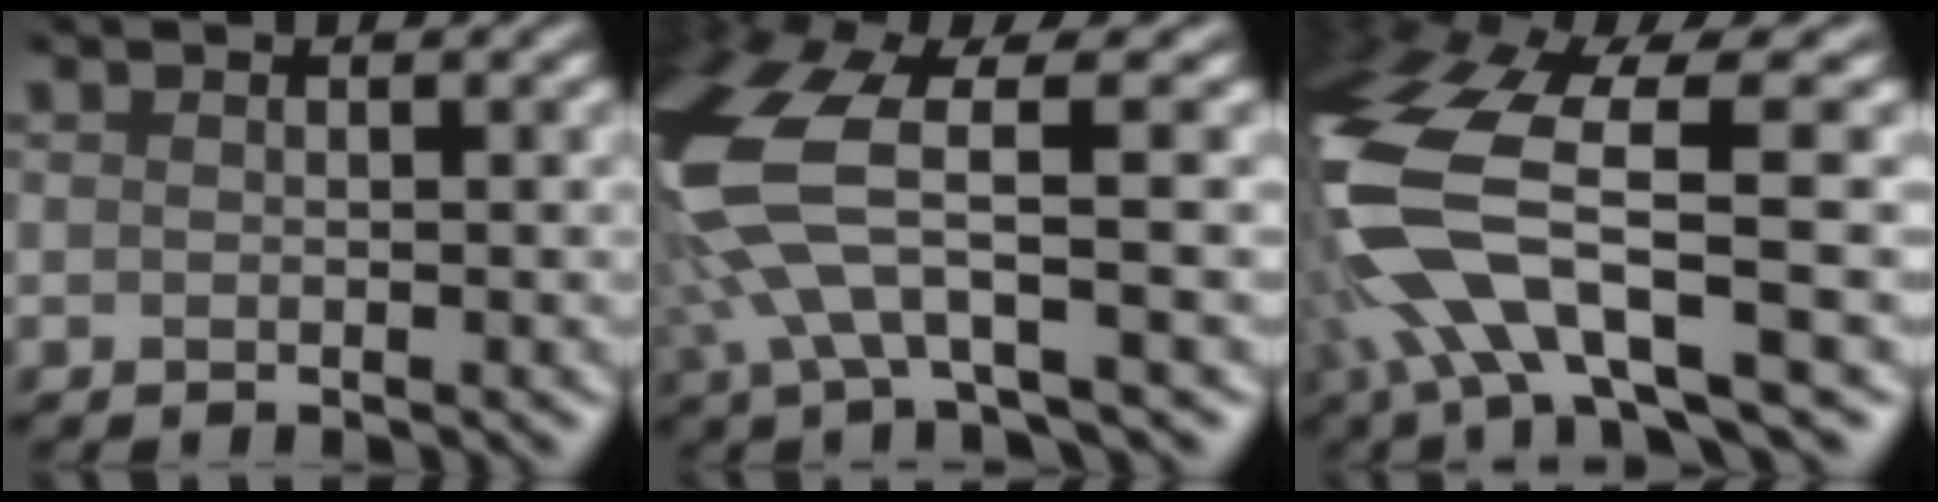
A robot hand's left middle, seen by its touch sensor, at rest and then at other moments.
{"total": 9.1, "force": [-0.4, 3.4, 8.5], "torque": [-0.220, -0.002, -0.009]}
{"total": 11.2, "force": [-2.7, 4.2, 10.0], "torque": [-0.227, -0.008, -0.040]}